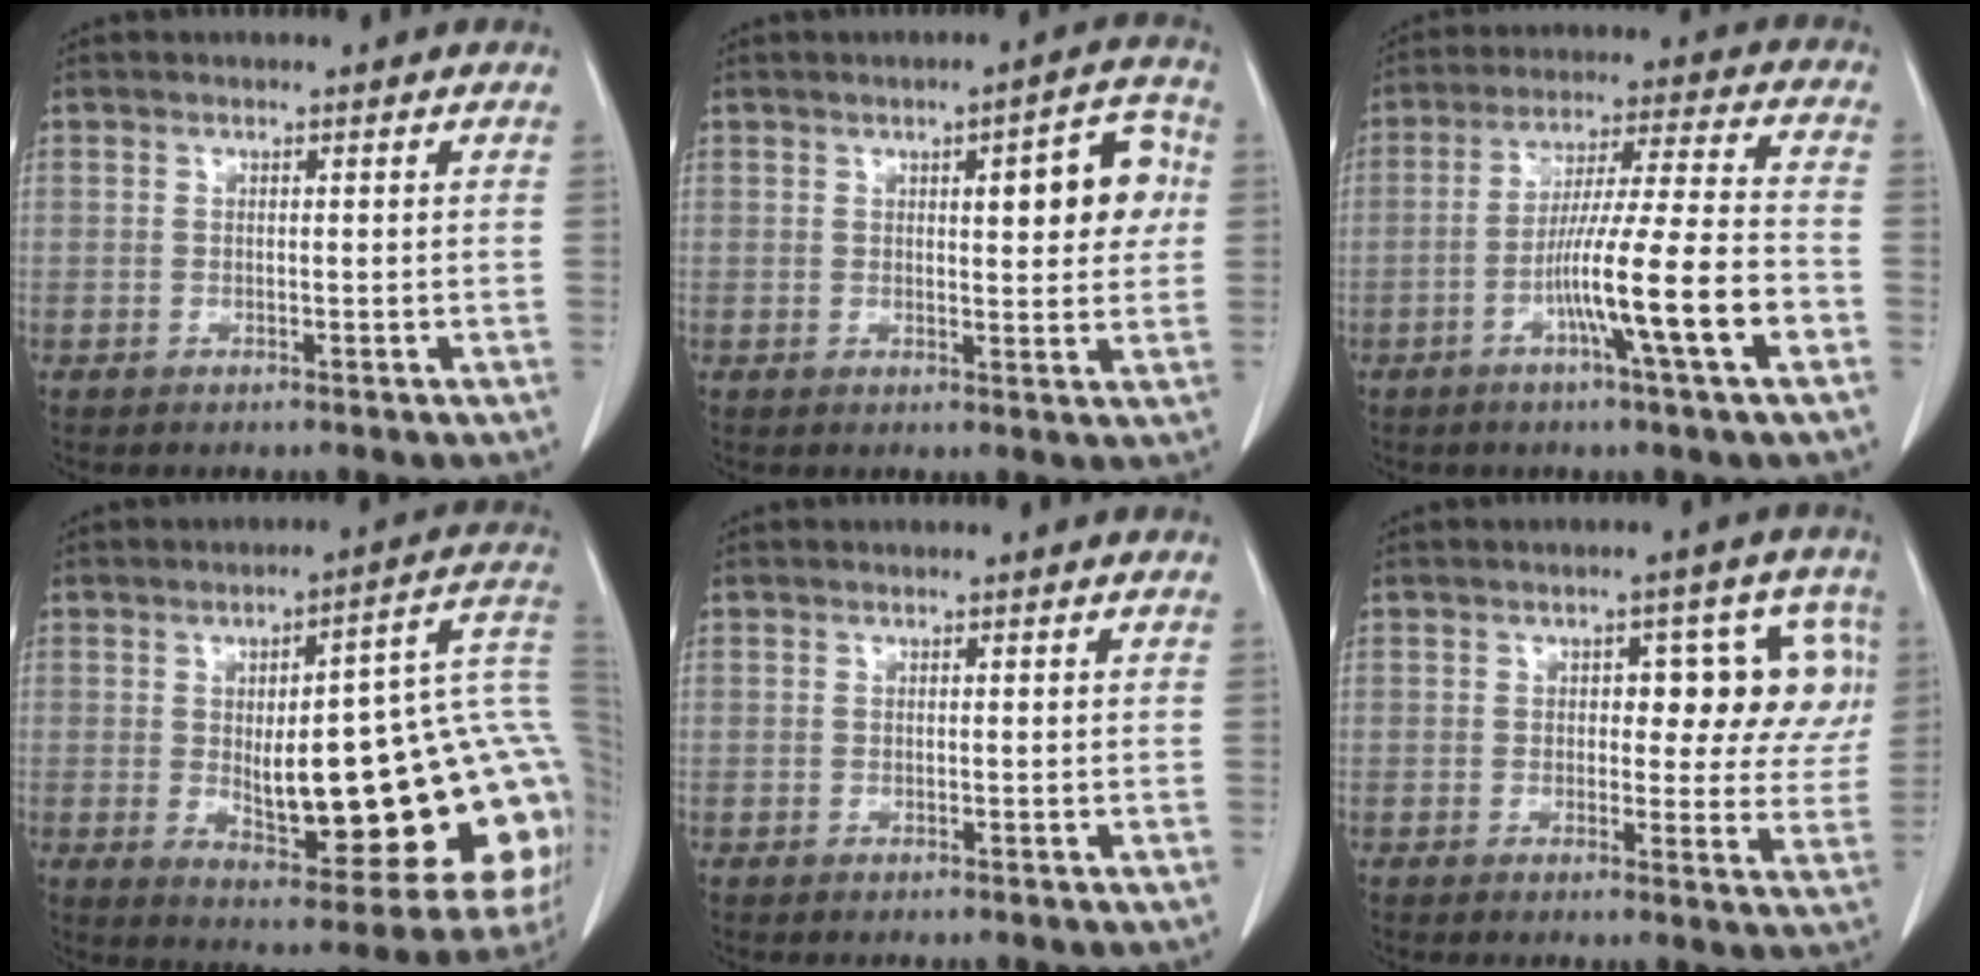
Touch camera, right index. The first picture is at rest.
{"total": 8.1, "force": [1.9, 2.3, 7.5], "torque": [-0.089, 0.017, 0.021]}
{"total": 13.9, "force": [-5.1, -0.7, 12.9], "torque": [-0.220, -0.004, -0.091]}
{"total": 25.4, "force": [-1.8, 6.4, 24.5], "torque": [-0.251, 0.025, -0.009]}
{"total": 0.0}
{"total": 9.2, "force": [2.1, 4.6, 7.6], "torque": [-0.068, 0.026, 0.022]}